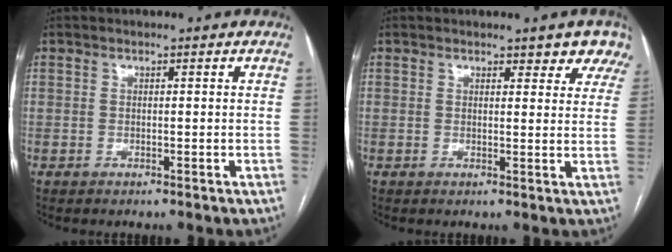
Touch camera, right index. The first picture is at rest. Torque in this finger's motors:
{"motor_torque": [0.08, 0.05, 0.04, 0.02]}